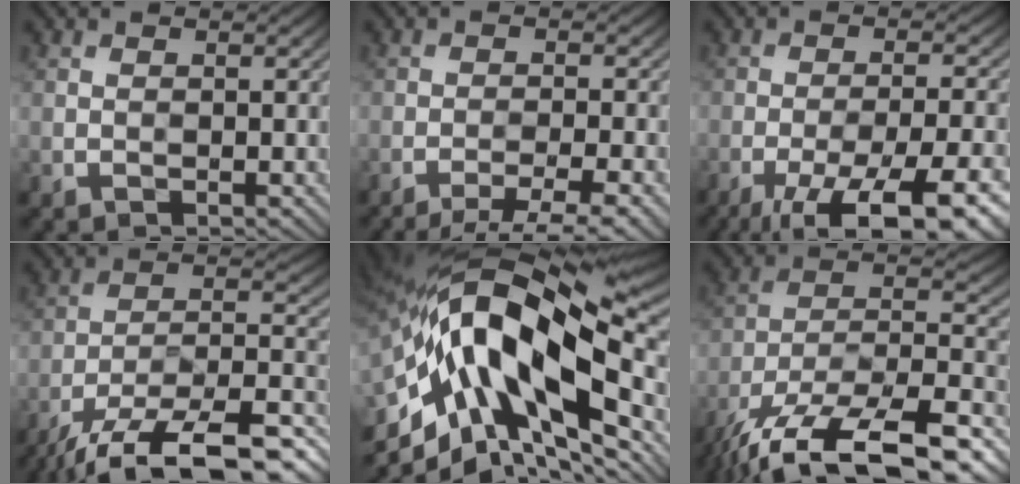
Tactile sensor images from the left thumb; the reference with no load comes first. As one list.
[{"total": 6.5, "force": [-5.0, 1.1, 4.0], "torque": [-0.057, 0.000, -0.072]}, {"total": 14.3, "force": [-9.9, 3.6, 9.7], "torque": [-0.170, -0.019, -0.135]}, {"total": 19.0, "force": [-14.3, 6.3, 10.9], "torque": [-0.177, -0.027, -0.225]}, {"total": 20.8, "force": [-3.0, 10.1, 17.9], "torque": [-0.351, -0.003, -0.058]}, {"total": 19.4, "force": [-13.7, 8.6, 10.8], "torque": [-0.209, -0.035, -0.211]}]